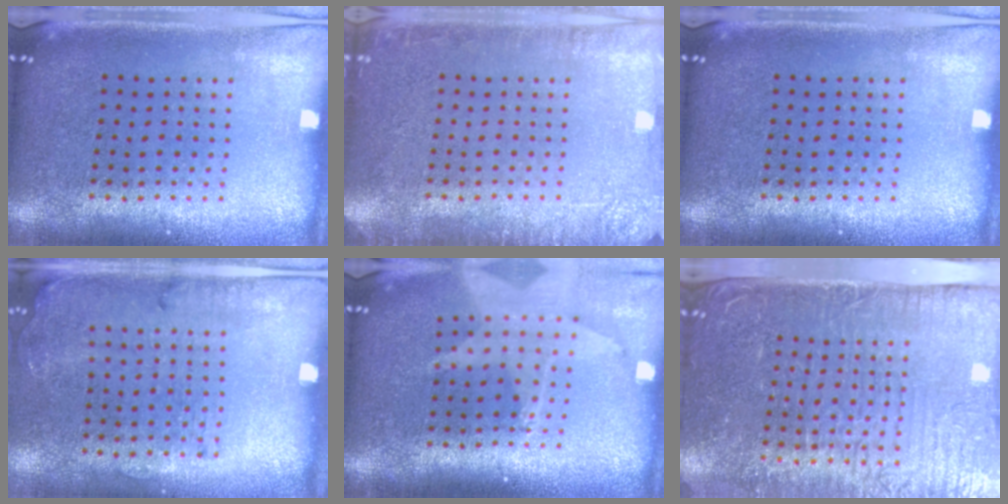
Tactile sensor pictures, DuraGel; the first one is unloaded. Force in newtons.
{"total": 2.4, "press": 2.3, "slide": 0.3}
{"total": 0.0}
{"total": 1.7, "press": 1.2, "slide": 1.2}
{"total": 1.8, "press": 1.5, "slide": 1.1}
{"total": 5.1, "press": 4.4, "slide": 2.6}